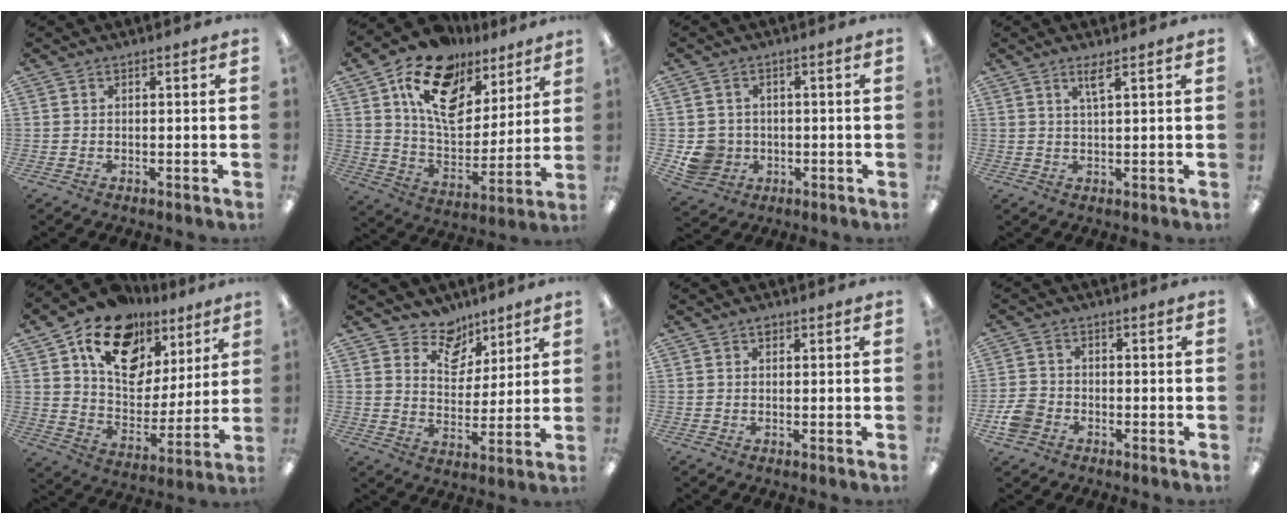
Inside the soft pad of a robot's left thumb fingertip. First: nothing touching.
{"total": 17.8, "force": [10.8, 10.5, 9.6], "torque": [-0.167, -0.053, 0.195]}
{"total": 6.0, "force": [-1.0, 5.7, 1.4], "torque": [-0.038, 0.012, -0.012]}
{"total": 3.0, "force": [2.0, 0.2, 2.2], "torque": [-0.051, 0.002, 0.033]}
{"total": 17.9, "force": [11.3, 11.4, 7.9], "torque": [-0.127, -0.063, 0.205]}
{"total": 9.5, "force": [7.1, 6.0, 2.1], "torque": [-0.038, -0.049, 0.133]}
{"total": 1.0, "force": [0.5, 0.6, 0.6], "torque": [-0.004, 0.000, 0.006]}
{"total": 5.1, "force": [-2.6, 3.8, 2.2], "torque": [-0.050, 0.012, -0.050]}